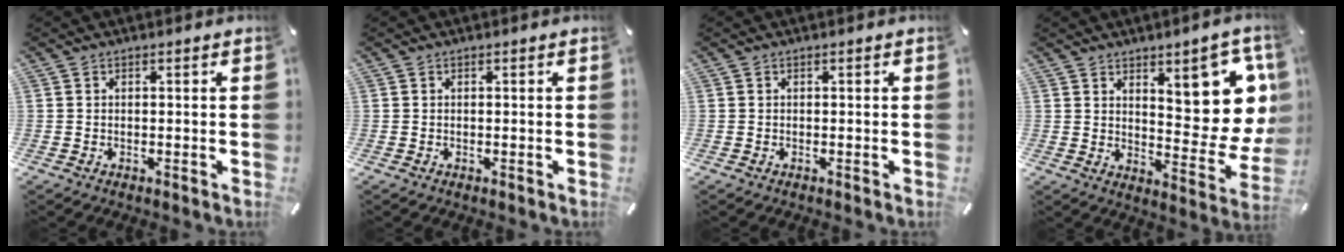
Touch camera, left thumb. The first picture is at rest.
{"total": 0.0}
{"total": 0.0}
{"total": 14.2, "force": [7.3, 6.0, 10.7], "torque": [-0.110, -0.075, 0.123]}